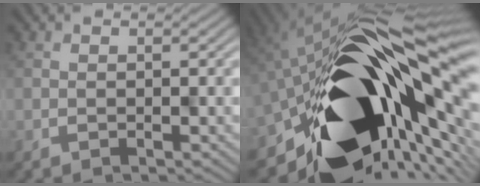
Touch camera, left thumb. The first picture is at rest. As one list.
[{"total": 20.2, "force": [-3.2, 10.0, 17.2], "torque": [-0.310, -0.023, -0.056]}]